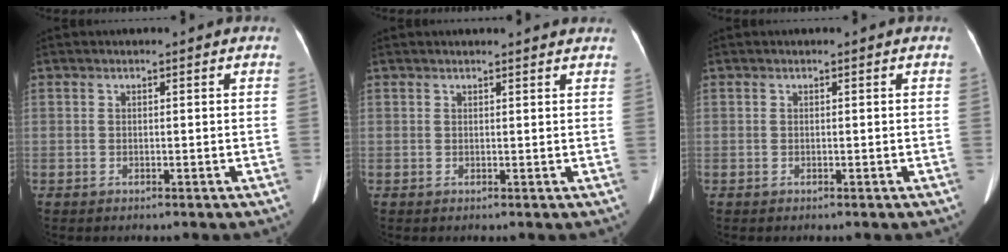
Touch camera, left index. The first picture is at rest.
{"total": 5.2, "force": [5.0, 0.5, 1.4], "torque": [-0.015, 0.020, 0.048]}
{"total": 0.0}